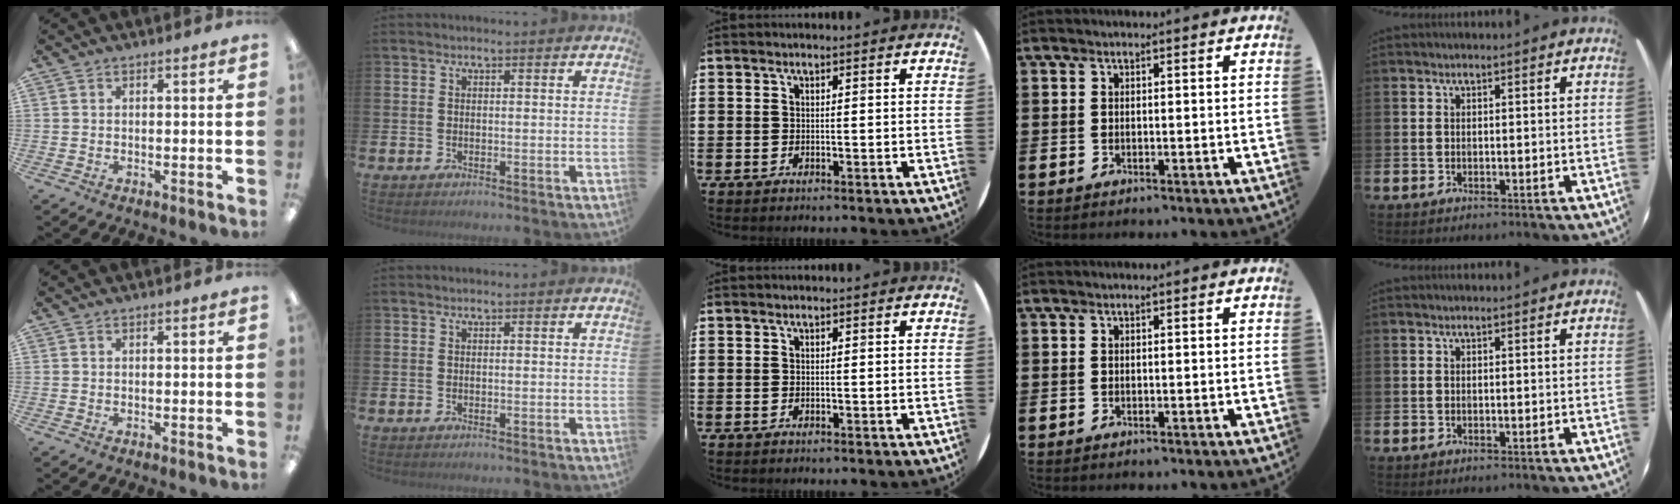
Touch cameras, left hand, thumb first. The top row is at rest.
{}